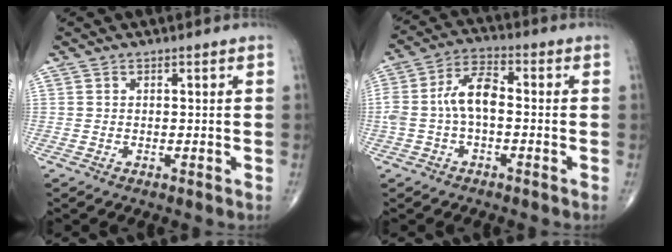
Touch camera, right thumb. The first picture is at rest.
{"total": 8.1, "force": [-0.7, 4.2, 6.9], "torque": [-0.142, 0.031, -0.019]}